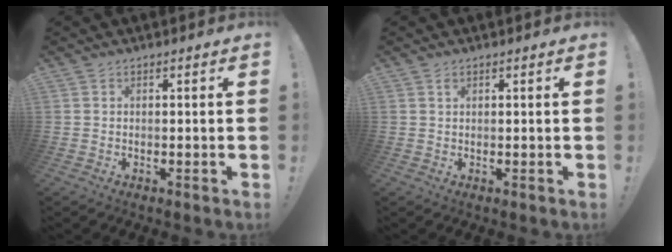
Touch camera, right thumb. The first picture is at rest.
{"total": 0.7, "force": [0.5, 0.4, 0.4], "torque": [-0.001, -0.002, 0.007]}